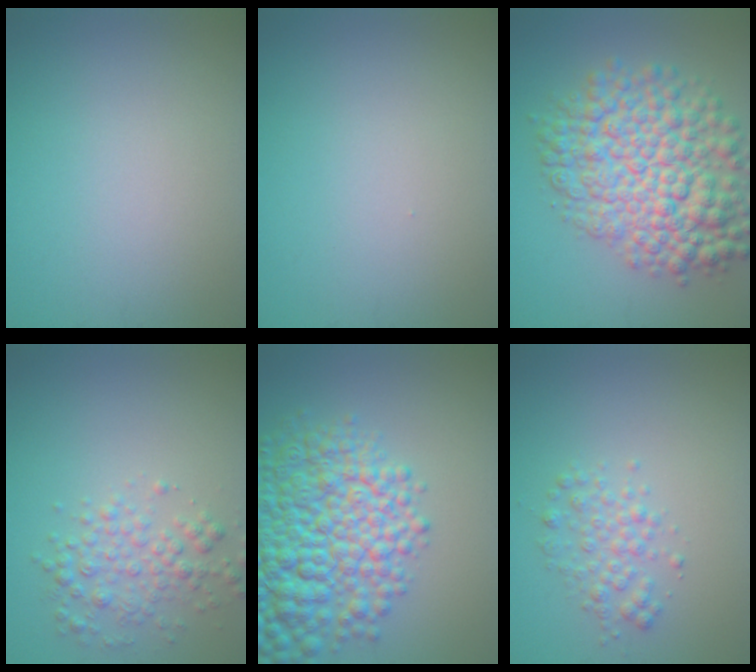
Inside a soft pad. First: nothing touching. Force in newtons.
{"total": 0.0}
{"total": 9.9, "press": 9.9, "slide": 0.2}
{"total": 2.9, "press": 2.9, "slide": 0.1}
{"total": 10.2, "press": 10.2, "slide": 0.3}
{"total": 2.2, "press": 2.2, "slide": 0.0}